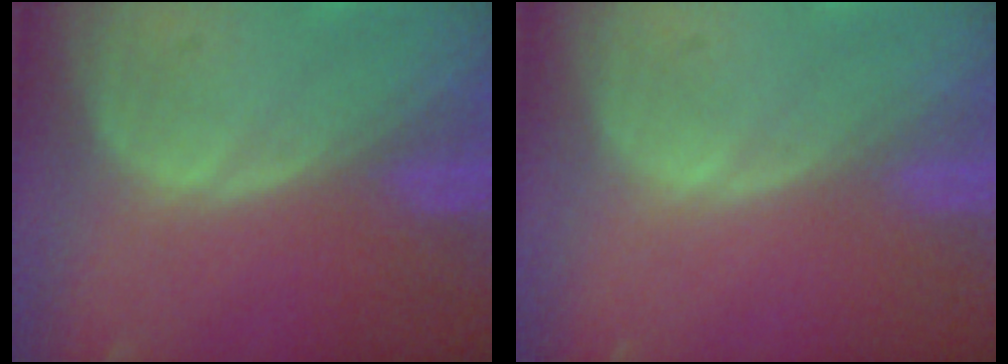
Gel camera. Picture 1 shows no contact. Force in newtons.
{"total": 0.0}